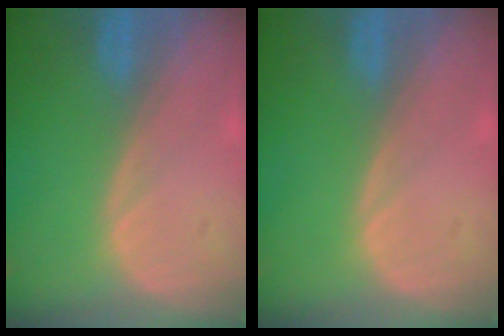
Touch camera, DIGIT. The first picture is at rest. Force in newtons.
{"total": 0.0}